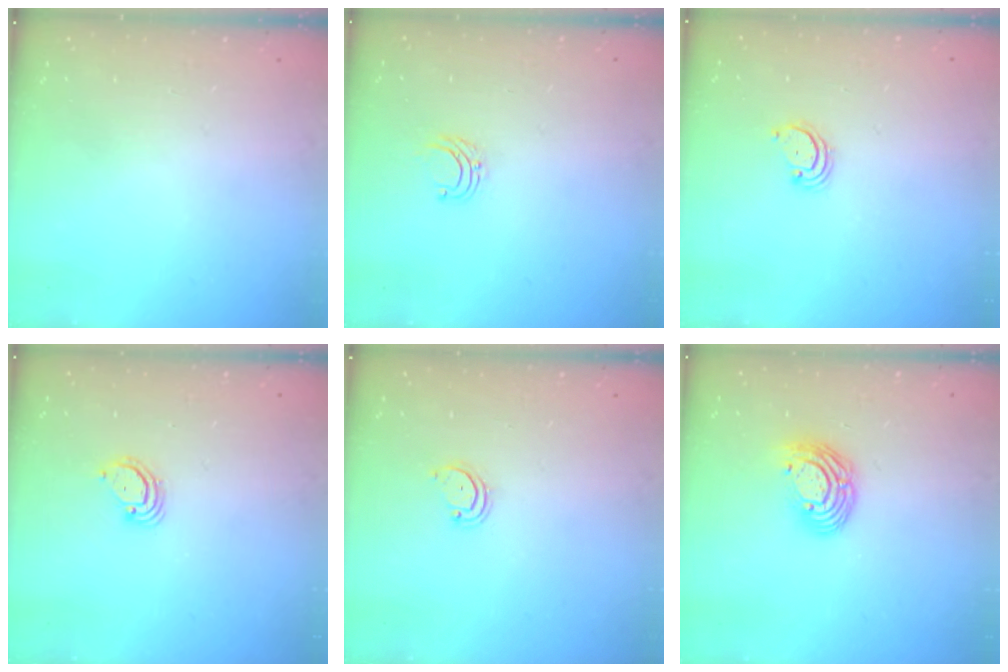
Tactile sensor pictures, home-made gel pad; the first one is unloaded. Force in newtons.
{"total": 4.3, "press": 4.3, "slide": 0.3}
{"total": 2.8, "press": 2.8, "slide": 0.3}
{"total": 2.9, "press": 2.9, "slide": 0.3}
{"total": 3.0, "press": 3.0, "slide": 0.2}
{"total": 9.5, "press": 9.4, "slide": 1.7}